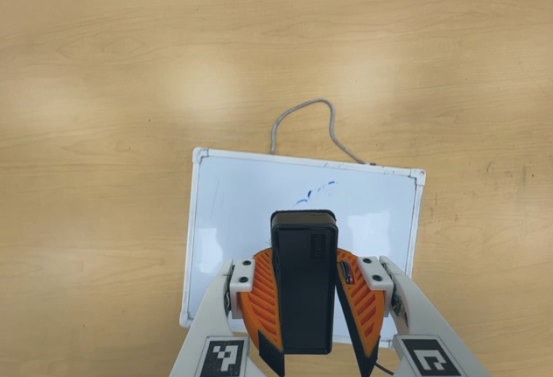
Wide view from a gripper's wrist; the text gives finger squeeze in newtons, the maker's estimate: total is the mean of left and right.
{"total": 10.6, "left": 9.9, "right": 11.2}